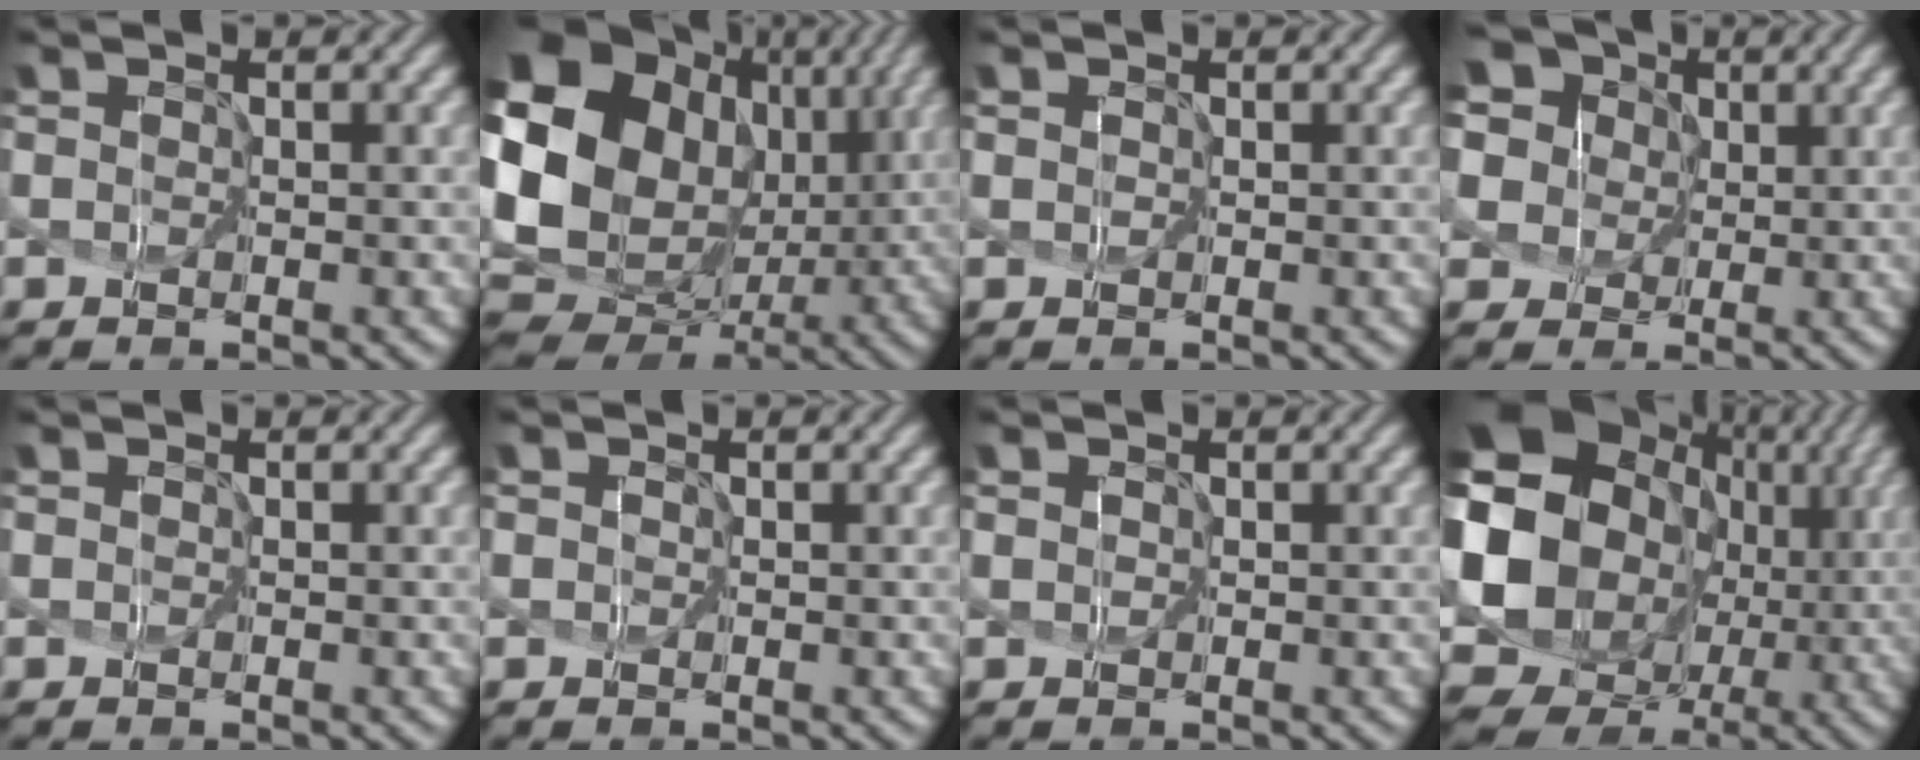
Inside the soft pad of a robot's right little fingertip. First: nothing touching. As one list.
[{"total": 18.9, "force": [2.5, 15.1, 11.1], "torque": [-0.252, -0.006, 0.066]}, {"total": 1.2, "force": [0.5, 1.0, 0.5], "torque": [0.000, 0.013, -0.011]}, {"total": 11.3, "force": [4.3, 9.2, 5.0], "torque": [-0.160, 0.035, 0.066]}, {"total": 0.0}, {"total": 1.5, "force": [0.5, 1.2, 0.7], "torque": [0.002, 0.015, -0.015]}, {"total": 1.5, "force": [0.6, 1.2, 0.7], "torque": [0.000, 0.016, -0.013]}, {"total": 17.5, "force": [1.4, 14.7, 9.3], "torque": [-0.199, -0.031, 0.043]}]